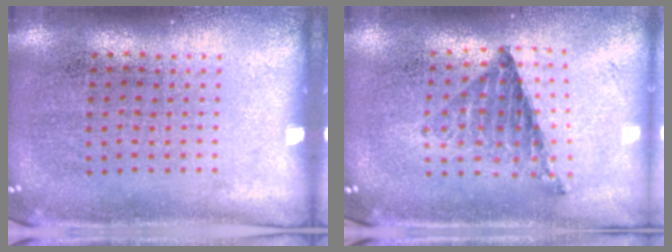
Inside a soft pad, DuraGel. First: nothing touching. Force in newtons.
{"total": 0.8, "press": 0.8, "slide": 0.0}